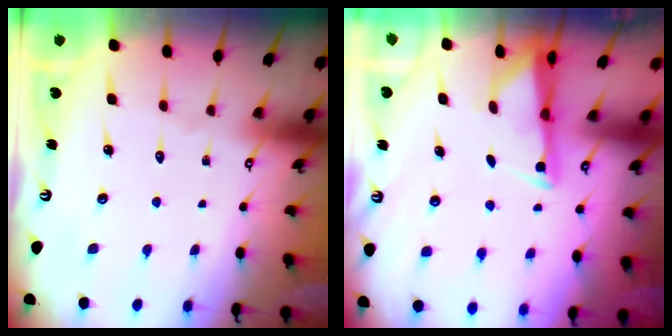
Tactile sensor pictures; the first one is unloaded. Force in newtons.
{"total": 2.7, "press": 2.7, "slide": 0.4}